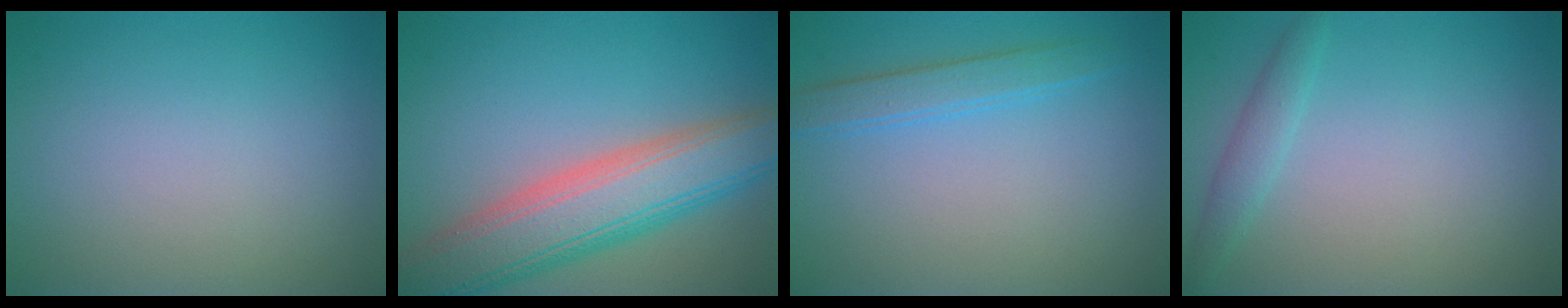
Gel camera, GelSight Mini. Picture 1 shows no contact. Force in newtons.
{"total": 8.5, "press": 8.5, "slide": 0.3}
{"total": 2.3, "press": 2.3, "slide": 0.1}
{"total": 1.6, "press": 1.6, "slide": 0.1}